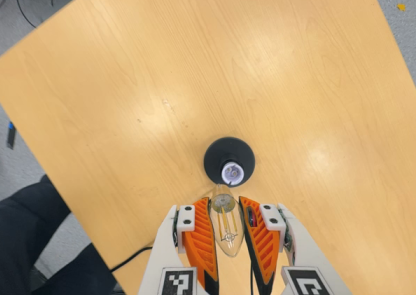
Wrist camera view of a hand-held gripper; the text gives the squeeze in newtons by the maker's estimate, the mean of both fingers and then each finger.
{"total": 19.2, "left": 21.1, "right": 17.3}